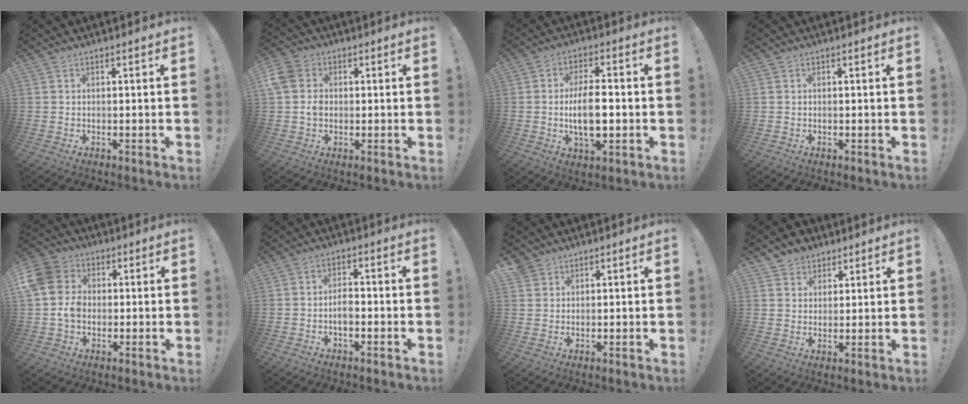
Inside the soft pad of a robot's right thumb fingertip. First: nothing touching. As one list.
[{"total": 6.2, "force": [0.0, 5.3, 3.3], "torque": [-0.062, 0.002, -0.002]}, {"total": 10.9, "force": [-1.3, 4.6, 9.8], "torque": [-0.164, -0.003, -0.027]}, {"total": 0.0}, {"total": 9.8, "force": [-0.5, 8.4, 5.1], "torque": [-0.105, 0.010, -0.008]}, {"total": 3.6, "force": [-1.3, 1.8, 2.8], "torque": [-0.048, 0.001, -0.028]}, {"total": 2.5, "force": [2.0, 1.5, 0.4], "torque": [-0.006, -0.011, 0.037]}, {"total": 4.9, "force": [3.1, 3.8, 0.3], "torque": [-0.005, -0.019, 0.059]}]